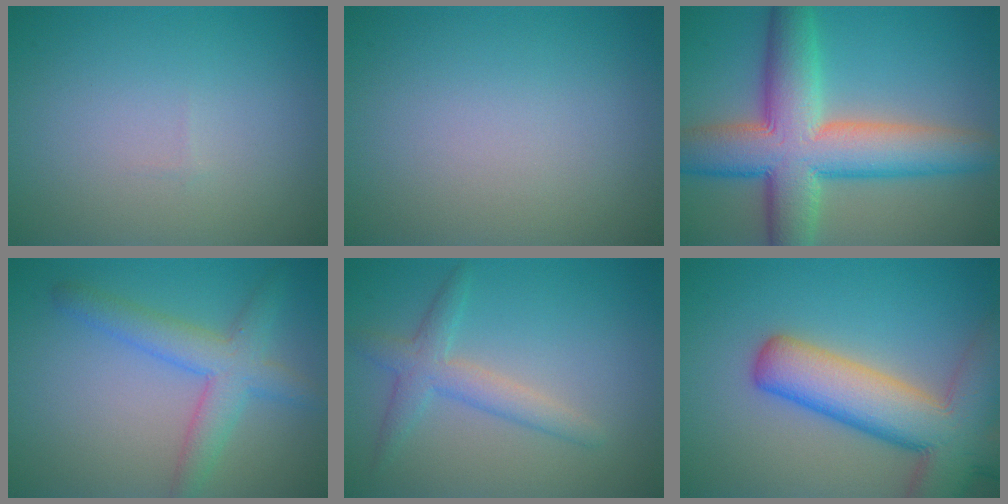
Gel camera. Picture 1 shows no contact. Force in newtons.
{"total": 0.0}
{"total": 11.1, "press": 11.1, "slide": 0.4}
{"total": 4.3, "press": 4.3, "slide": 0.1}
{"total": 3.0, "press": 3.0, "slide": 0.1}
{"total": 10.5, "press": 10.5, "slide": 0.7}